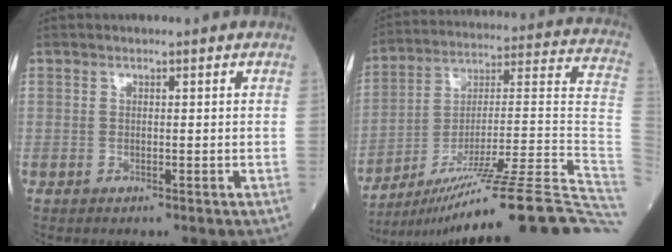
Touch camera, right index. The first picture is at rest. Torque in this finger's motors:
{"motor_torque": [-1.19, -0.95, -0.58, -0.14]}